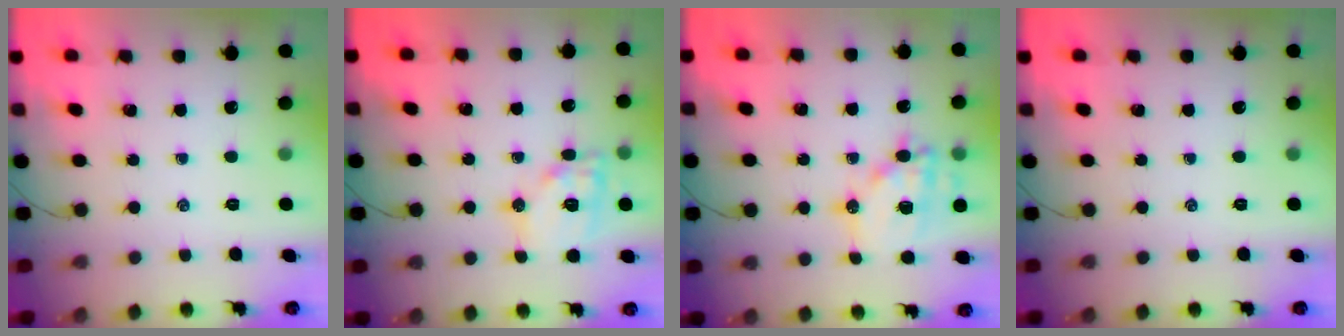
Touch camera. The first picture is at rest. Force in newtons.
{"total": 12.2, "press": 12.1, "slide": 1.2}
{"total": 15.9, "press": 15.5, "slide": 3.4}
{"total": 0.0}